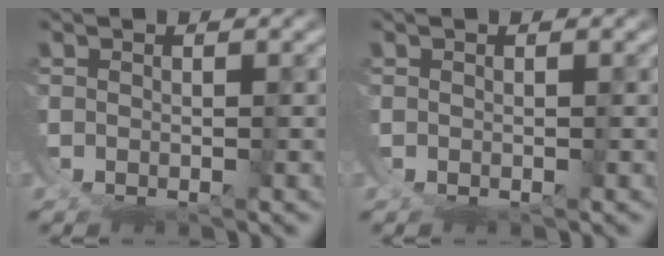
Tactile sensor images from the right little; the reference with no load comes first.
{"total": 0.0}